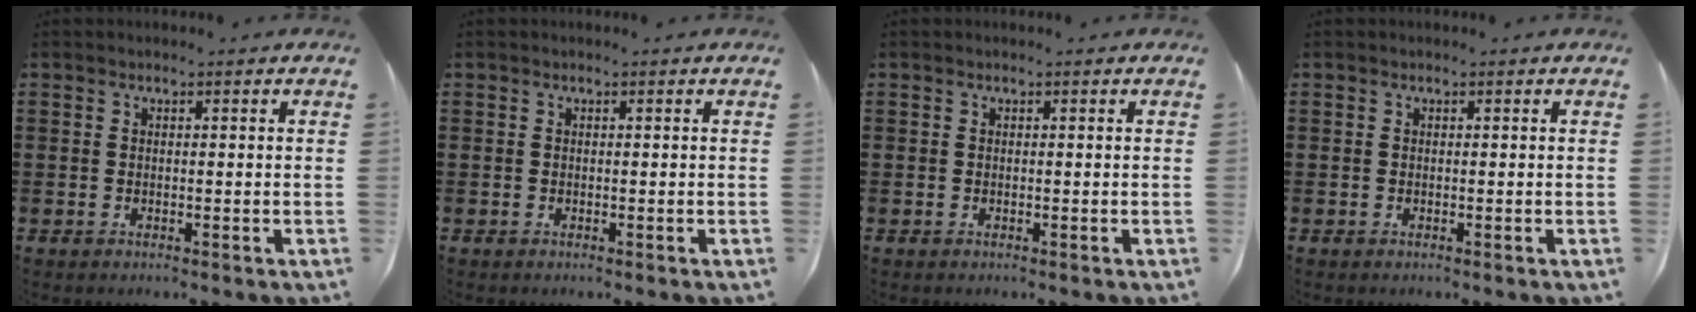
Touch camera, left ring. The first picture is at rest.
{"total": 0.0}
{"total": 0.0}
{"total": 0.0}